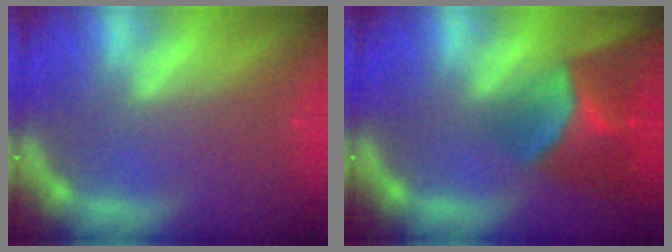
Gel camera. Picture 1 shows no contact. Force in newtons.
{"total": 8.4}